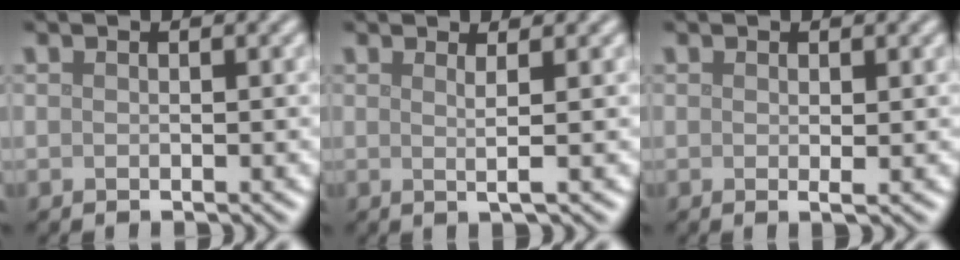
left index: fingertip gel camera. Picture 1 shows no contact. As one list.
[{"total": 1.7, "force": [0.5, 0.4, 1.6], "torque": [-0.029, 0.000, -0.001]}, {"total": 0.7, "force": [0.2, 0.0, 0.7], "torque": [-0.011, -0.003, 0.001]}]